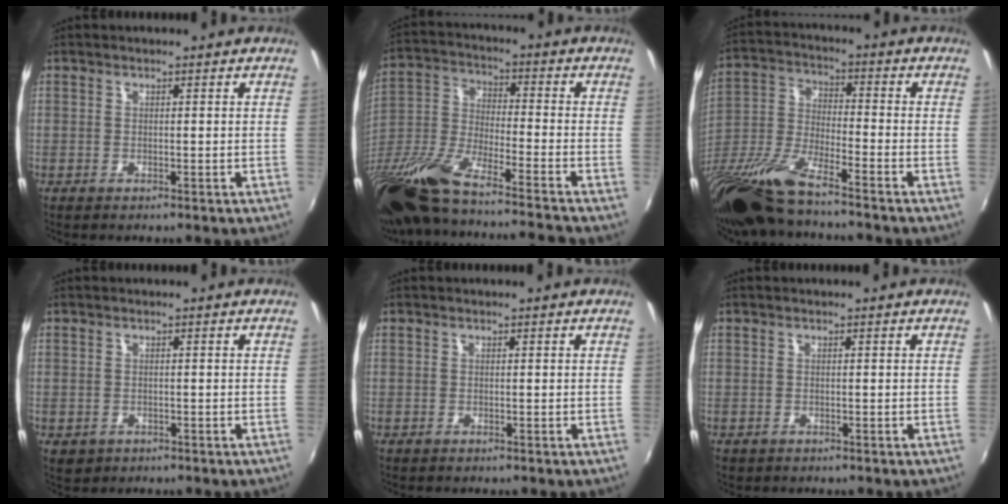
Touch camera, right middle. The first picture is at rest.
{"total": 21.6, "force": [-16.7, 1.6, 13.6], "torque": [-0.257, -0.061, -0.310]}
{"total": 15.5, "force": [-12.2, 1.6, 9.4], "torque": [-0.195, -0.041, -0.240]}
{"total": 2.6, "force": [-0.8, 2.2, 1.1], "torque": [-0.023, -0.006, -0.008]}
{"total": 0.0}
{"total": 0.6, "force": [-0.3, 0.6, 0.1], "torque": [-0.003, -0.003, -0.006]}